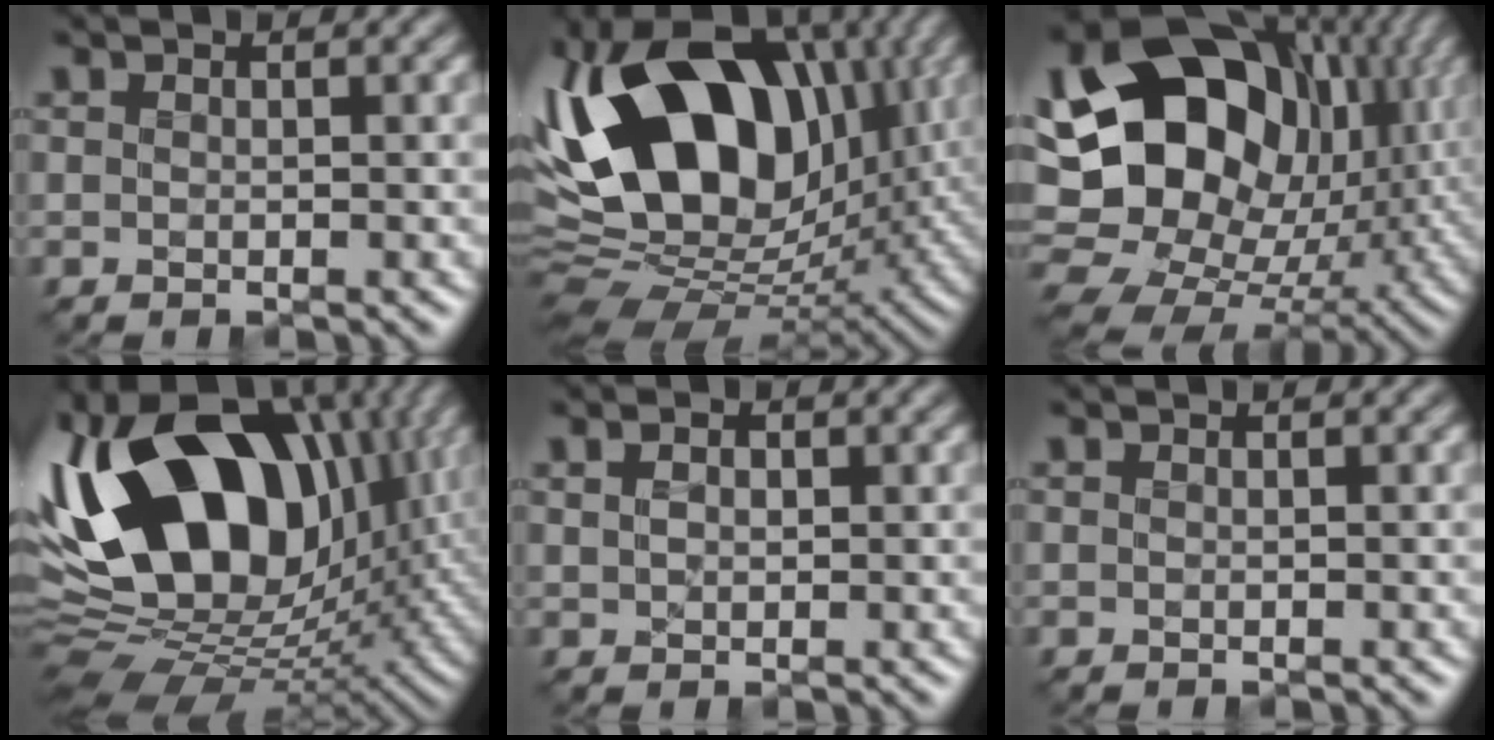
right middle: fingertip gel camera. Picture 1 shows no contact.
{"total": 17.2, "force": [3.0, 11.4, 12.6], "torque": [-0.230, 0.034, 0.022]}
{"total": 20.3, "force": [2.8, 15.3, 13.0], "torque": [-0.240, 0.002, 0.079]}
{"total": 19.3, "force": [3.6, 12.4, 14.2], "torque": [-0.278, 0.037, 0.037]}
{"total": 1.9, "force": [0.6, 1.3, 1.3], "torque": [-0.024, 0.012, -0.002]}
{"total": 0.0}